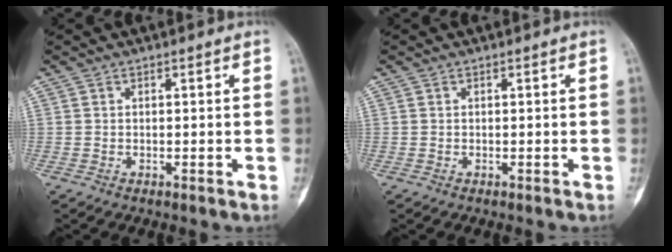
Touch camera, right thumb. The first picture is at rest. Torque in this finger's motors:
{"motor_torque": [0.01, -0.01, 0.07, -0.01, 0.03]}